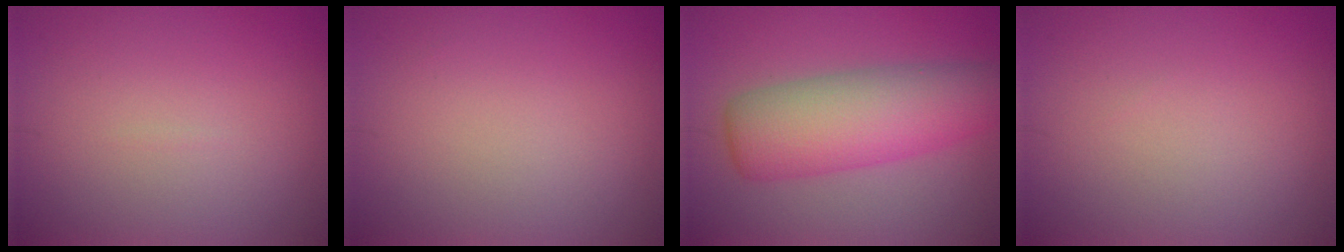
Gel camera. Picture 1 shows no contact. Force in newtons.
{"total": 0.0}
{"total": 7.0, "press": 7.0, "slide": 0.2}
{"total": 0.0}